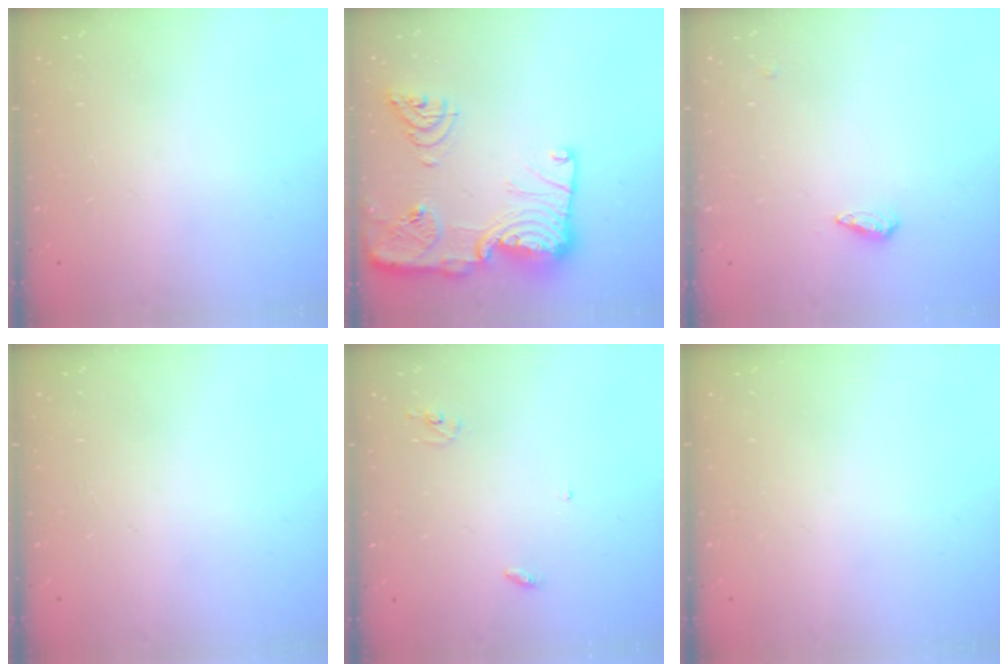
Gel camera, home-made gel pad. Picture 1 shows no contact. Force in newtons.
{"total": 24.5, "press": 23.7, "slide": 6.1}
{"total": 3.5, "press": 3.5, "slide": 0.4}
{"total": 0.0}
{"total": 2.8, "press": 2.8, "slide": 0.2}
{"total": 0.0}